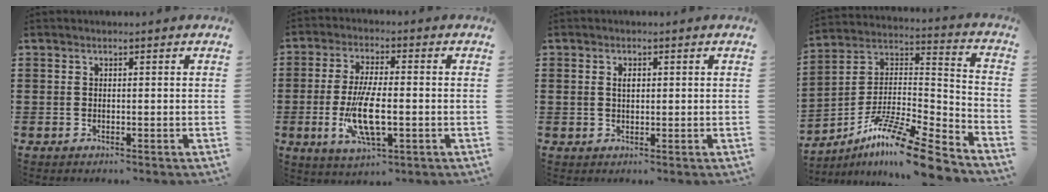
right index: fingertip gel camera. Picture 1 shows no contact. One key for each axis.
{"total": 9.5, "fx": -1.9, "fy": 3.3, "fz": 8.8, "tx": -0.185, "ty": -0.016, "tz": -0.036}
{"total": 1.5, "fx": 0.4, "fy": 0.9, "fz": 1.1, "tx": -0.023, "ty": 0.008, "tz": 0.006}
{"total": 12.5, "fx": -10.1, "fy": 0.8, "fz": 7.4, "tx": -0.127, "ty": 0.018, "tz": -0.195}